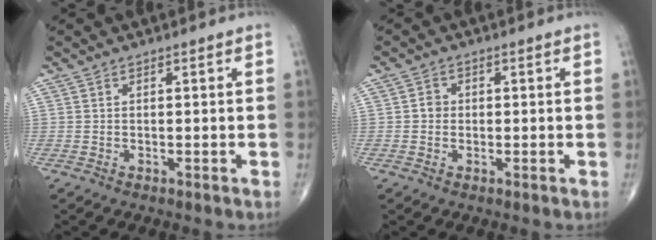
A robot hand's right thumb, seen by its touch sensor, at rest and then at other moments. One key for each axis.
{"total": 1.9, "fx": -0.1, "fy": 1.7, "fz": 0.8, "tx": -0.002, "ty": 0.006, "tz": -0.005}